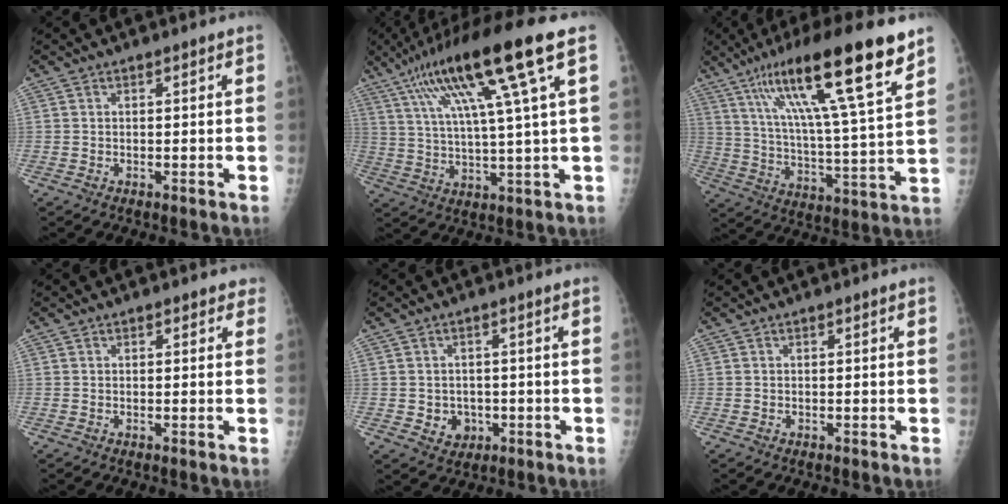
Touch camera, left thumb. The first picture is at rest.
{"total": 18.1, "force": [7.9, 0.9, 16.2], "torque": [-0.290, 0.002, 0.133]}
{"total": 23.0, "force": [13.4, 3.1, 18.4], "torque": [-0.297, -0.034, 0.227]}
{"total": 1.3, "force": [0.9, 0.9, 0.3], "torque": [0.016, -0.003, 0.004]}
{"total": 4.0, "force": [-0.8, 3.6, 1.6], "torque": [-0.004, 0.004, -0.002]}
{"total": 0.0}